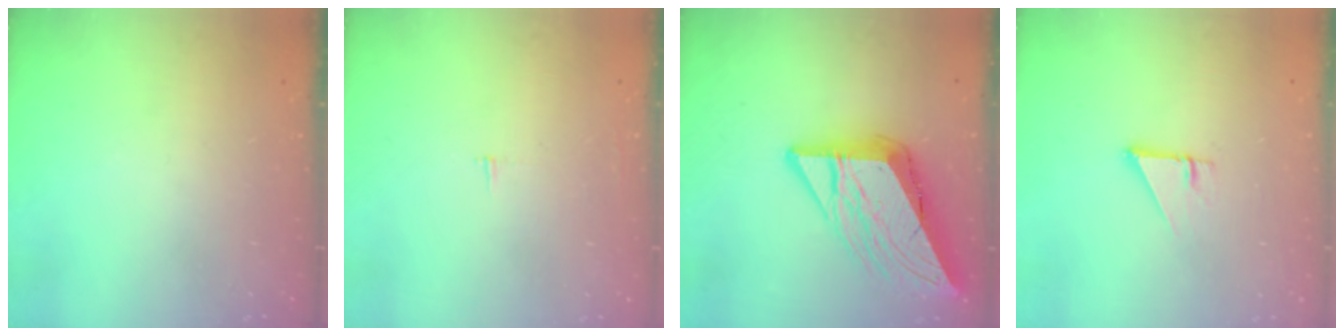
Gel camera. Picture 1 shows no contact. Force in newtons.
{"total": 2.3, "press": 2.3, "slide": 0.2}
{"total": 17.8, "press": 17.7, "slide": 2.2}
{"total": 2.7, "press": 2.7, "slide": 0.1}